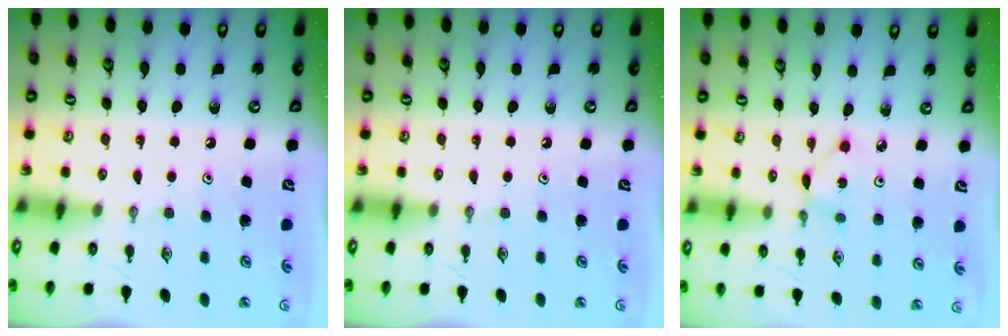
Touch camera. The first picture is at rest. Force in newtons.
{"total": 0.0}
{"total": 1.6, "press": 1.5, "slide": 0.2}